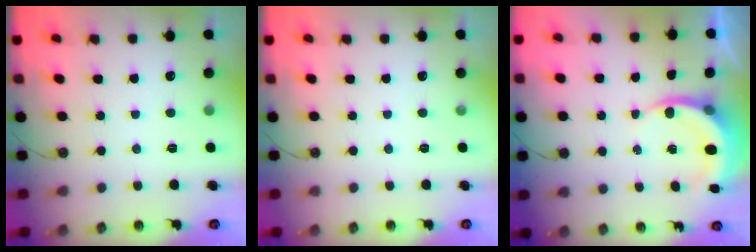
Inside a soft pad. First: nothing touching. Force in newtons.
{"total": 0.0}
{"total": 5.1, "press": 5.0, "slide": 0.6}